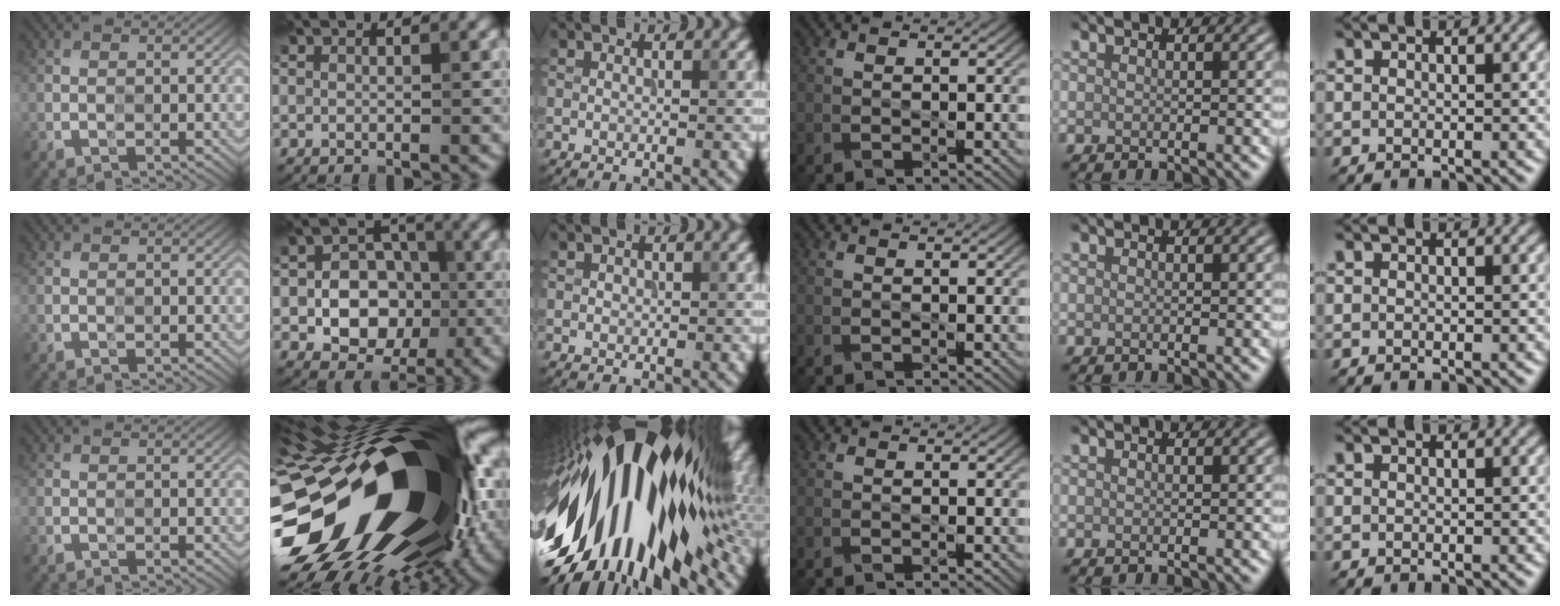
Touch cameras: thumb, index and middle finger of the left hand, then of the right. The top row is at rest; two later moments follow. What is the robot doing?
{"motion": "press", "object": "button"}